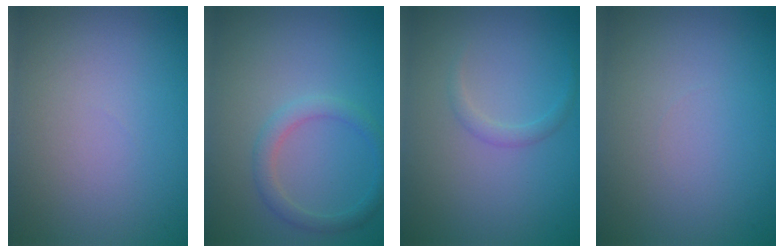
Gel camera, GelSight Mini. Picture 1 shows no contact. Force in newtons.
{"total": 2.0, "press": 2.0, "slide": 0.1}
{"total": 1.0, "press": 1.0, "slide": 0.1}
{"total": 0.0}